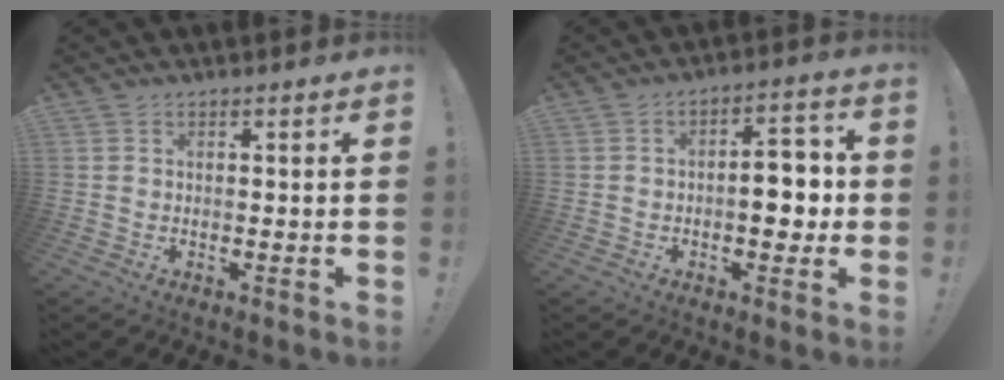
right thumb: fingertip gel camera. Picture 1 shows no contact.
{"total": 9.8, "force": [-1.0, 5.3, 8.2], "torque": [-0.109, 0.017, -0.017]}